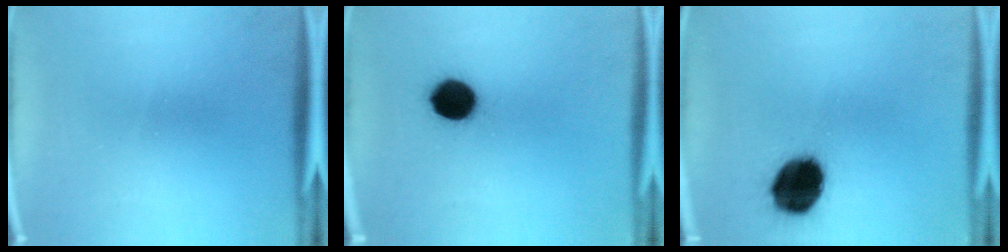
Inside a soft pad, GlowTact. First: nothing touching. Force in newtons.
{"total": 9.1}
{"total": 14.8}